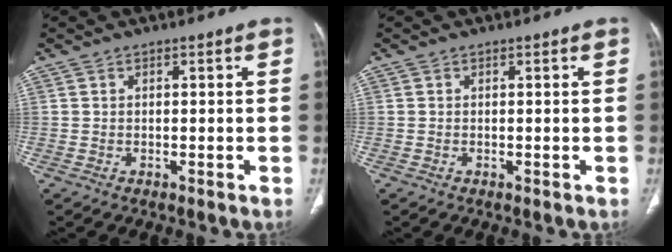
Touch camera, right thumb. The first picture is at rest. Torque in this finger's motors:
{"motor_torque": [0.02, -0.11, 0.08, 0.35, -0.01]}